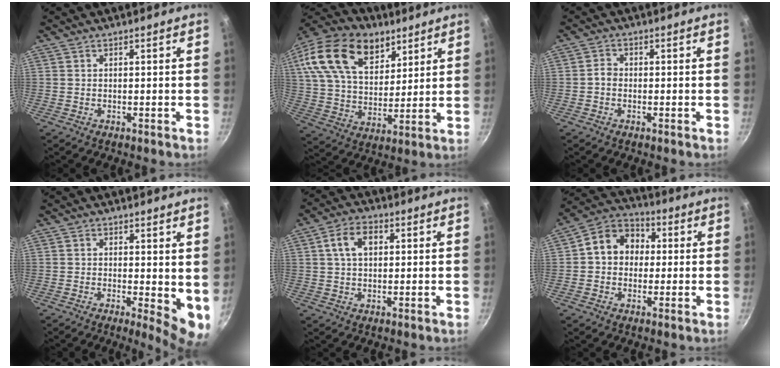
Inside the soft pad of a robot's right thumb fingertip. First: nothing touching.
{"total": 22.8, "force": [11.0, 14.2, 14.1], "torque": [-0.237, -0.016, 0.189]}
{"total": 1.8, "force": [-0.6, 1.4, 0.9], "torque": [-0.015, 0.013, -0.013]}
{"total": 6.7, "force": [0.4, 2.5, 6.3], "torque": [-0.074, -0.015, 0.006]}
{"total": 6.5, "force": [1.6, 4.3, 4.7], "torque": [-0.069, 0.010, 0.023]}
{"total": 10.2, "force": [0.8, 8.5, 5.6], "torque": [-0.056, 0.026, -0.009]}